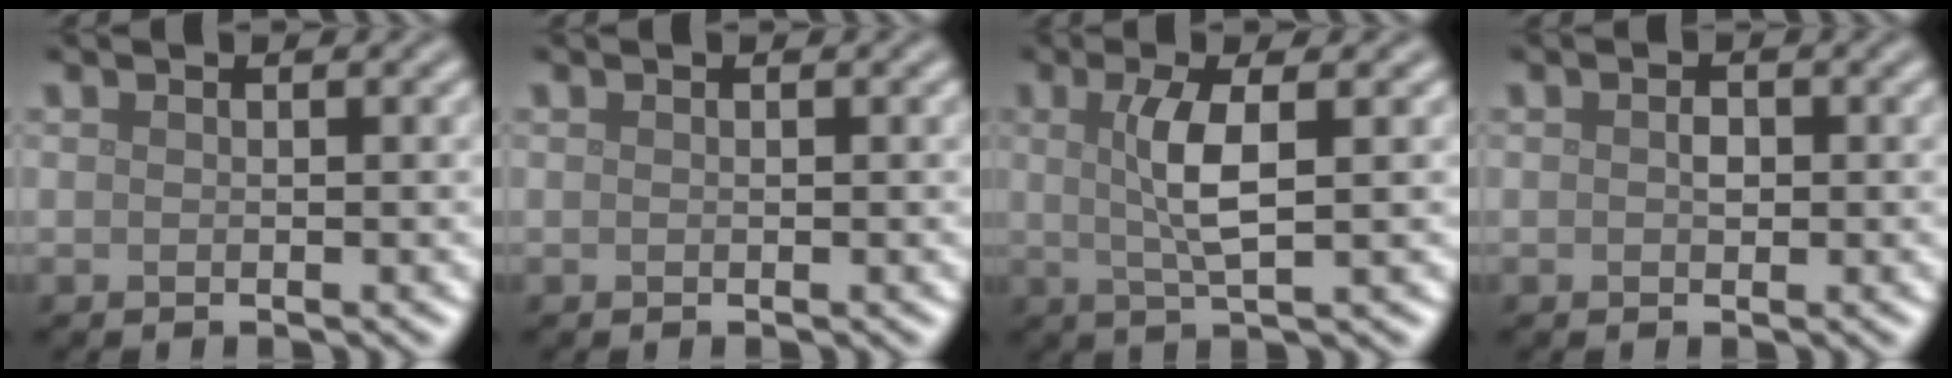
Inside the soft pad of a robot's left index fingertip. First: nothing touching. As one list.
[{"total": 0.0}, {"total": 3.9, "force": [0.6, 0.8, 3.8], "torque": [-0.079, 0.000, 0.011]}, {"total": 1.0, "force": [0.0, 0.6, 0.7], "torque": [-0.012, 0.000, -0.002]}]